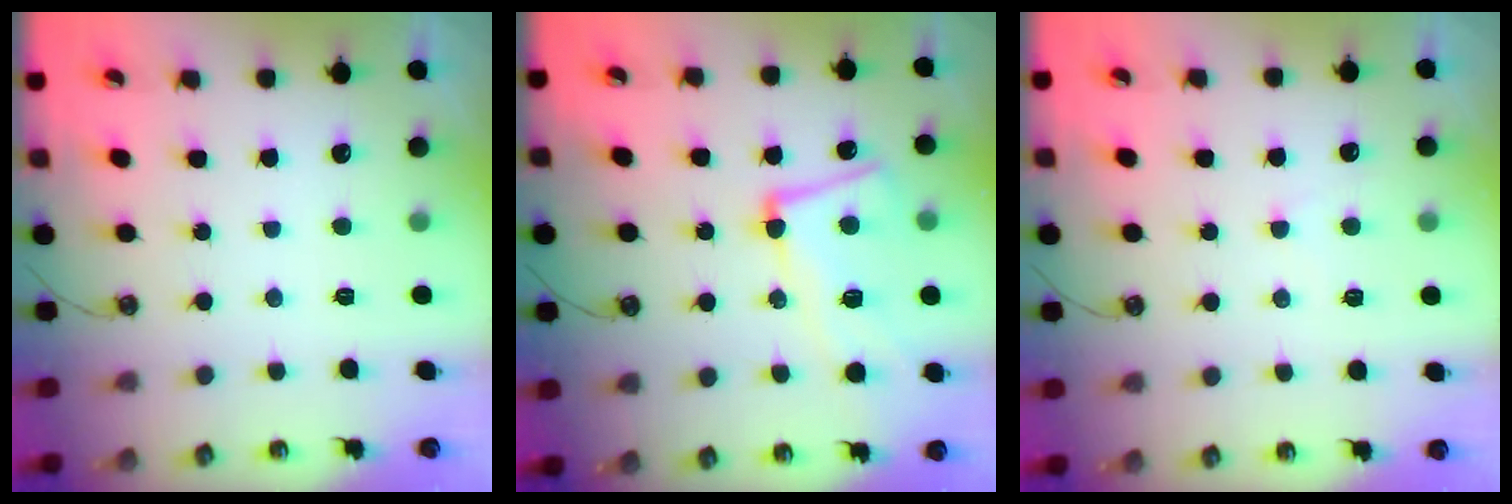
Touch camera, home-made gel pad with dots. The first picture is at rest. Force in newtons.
{"total": 9.4, "press": 9.1, "slide": 2.0}
{"total": 2.2, "press": 2.1, "slide": 0.4}